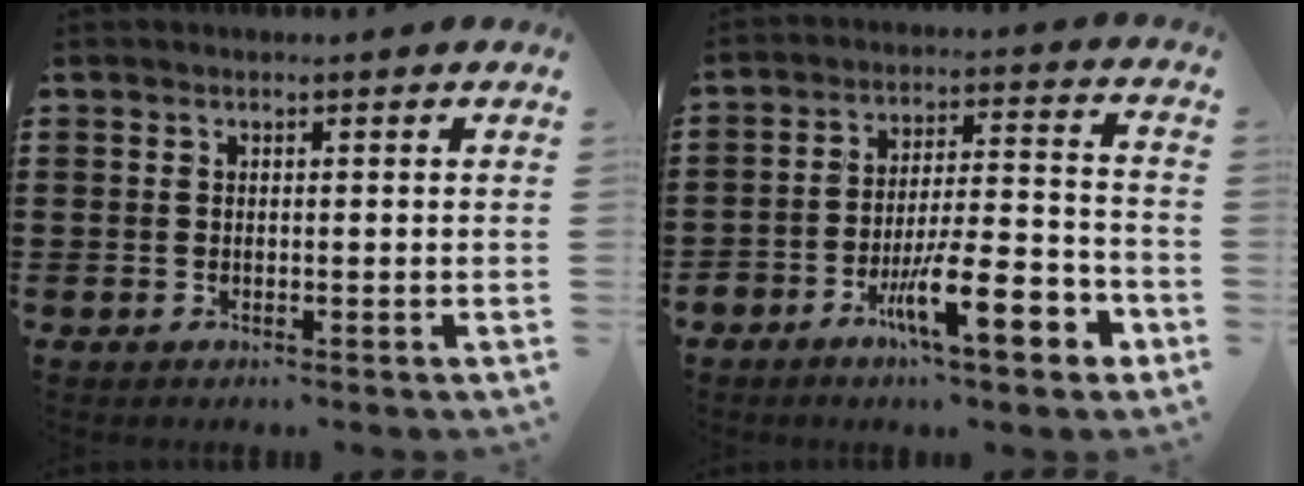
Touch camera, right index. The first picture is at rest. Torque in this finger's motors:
{"motor_torque": [2.14, 0.00, 0.83, 0.21]}